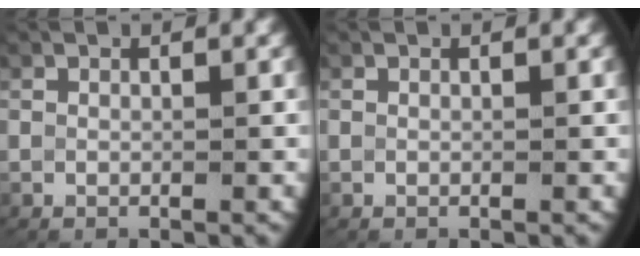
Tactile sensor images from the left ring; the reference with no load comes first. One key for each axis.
{"total": 0.0}